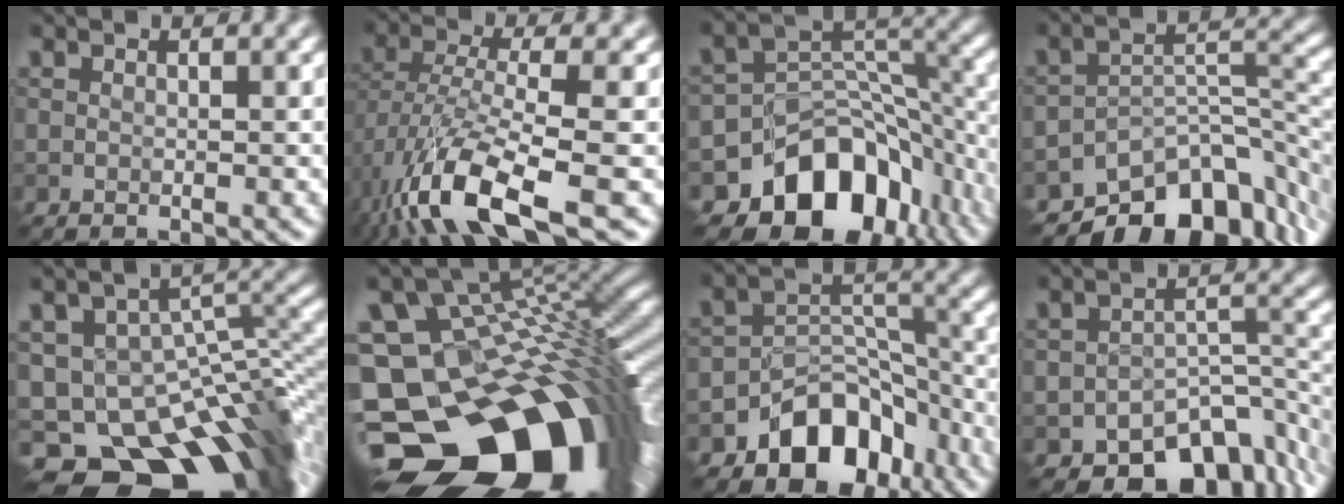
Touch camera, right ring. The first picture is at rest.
{"total": 10.2, "force": [-5.1, 3.3, 8.1], "torque": [-0.162, -0.002, -0.100]}
{"total": 11.4, "force": [-6.1, 7.8, 5.7], "torque": [-0.076, -0.008, -0.102]}
{"total": 9.9, "force": [-7.2, 4.8, 4.8], "torque": [-0.053, -0.013, -0.121]}
{"total": 15.2, "force": [-8.9, 7.3, 10.0], "torque": [-0.169, -0.013, -0.119]}
{"total": 19.9, "force": [-5.9, 13.0, 13.9], "torque": [-0.239, -0.038, -0.069]}
{"total": 8.1, "force": [-4.8, 5.3, 3.8], "torque": [-0.034, -0.005, -0.078]}
{"total": 9.1, "force": [-6.3, 4.8, 4.4], "torque": [-0.043, -0.017, -0.096]}